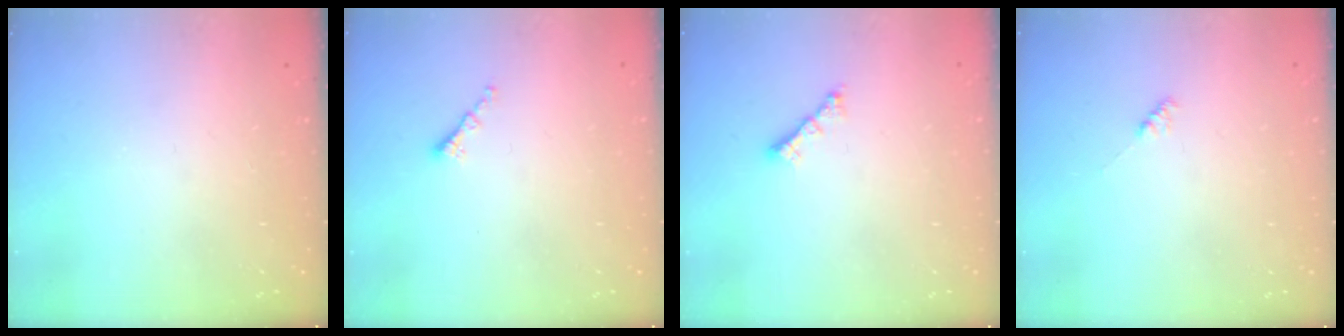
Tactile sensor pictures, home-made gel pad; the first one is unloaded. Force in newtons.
{"total": 1.3, "press": 1.2, "slide": 0.5}
{"total": 2.1, "press": 2.0, "slide": 0.5}
{"total": 2.0, "press": 1.9, "slide": 0.5}